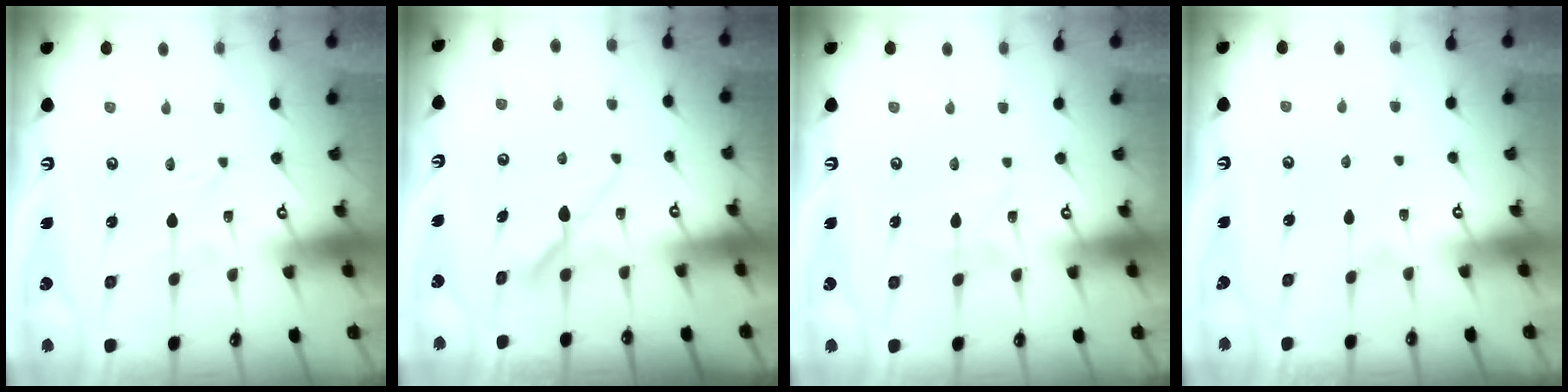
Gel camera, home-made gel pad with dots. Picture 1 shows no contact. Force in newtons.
{"total": 8.4, "press": 8.4, "slide": 0.3}
{"total": 5.3, "press": 5.3, "slide": 0.4}
{"total": 3.5, "press": 3.5, "slide": 0.4}